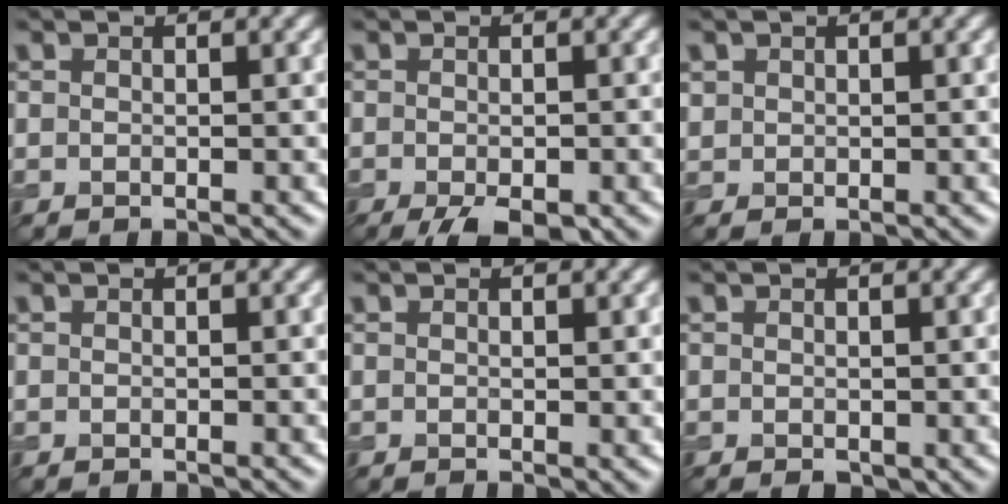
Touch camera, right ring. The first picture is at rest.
{"total": 4.2, "force": [-2.5, 1.5, 3.1], "torque": [-0.046, -0.006, -0.034]}
{"total": 0.8, "force": [0.4, 0.7, 0.1], "torque": [0.000, -0.001, 0.012]}
{"total": 0.0}
{"total": 0.5, "force": [0.1, 0.2, 0.5], "torque": [-0.004, -0.002, 0.001]}
{"total": 0.8, "force": [-0.1, 0.6, 0.6], "torque": [-0.009, -0.005, -0.001]}